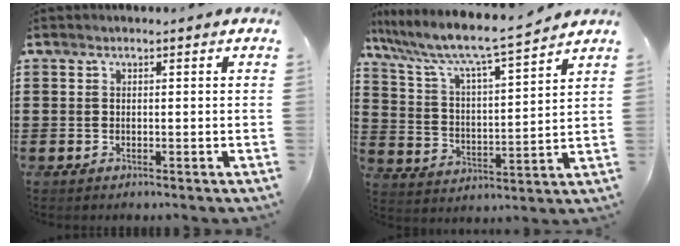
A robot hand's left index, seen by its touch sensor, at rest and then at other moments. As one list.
[{"total": 7.5, "force": [6.5, 0.4, 3.8], "torque": [-0.103, -0.044, 0.102]}]